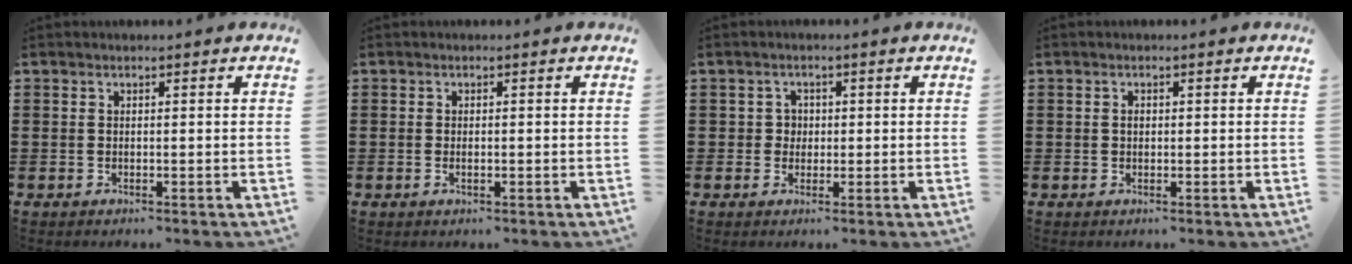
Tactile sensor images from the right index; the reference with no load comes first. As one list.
[{"total": 0.9, "force": [-0.1, 0.4, 0.8], "torque": [-0.015, 0.000, -0.002]}, {"total": 2.0, "force": [0.0, 1.9, 0.7], "torque": [-0.021, 0.007, -0.001]}, {"total": 0.6, "force": [0.1, 0.4, 0.4], "torque": [-0.010, -0.001, 0.004]}]